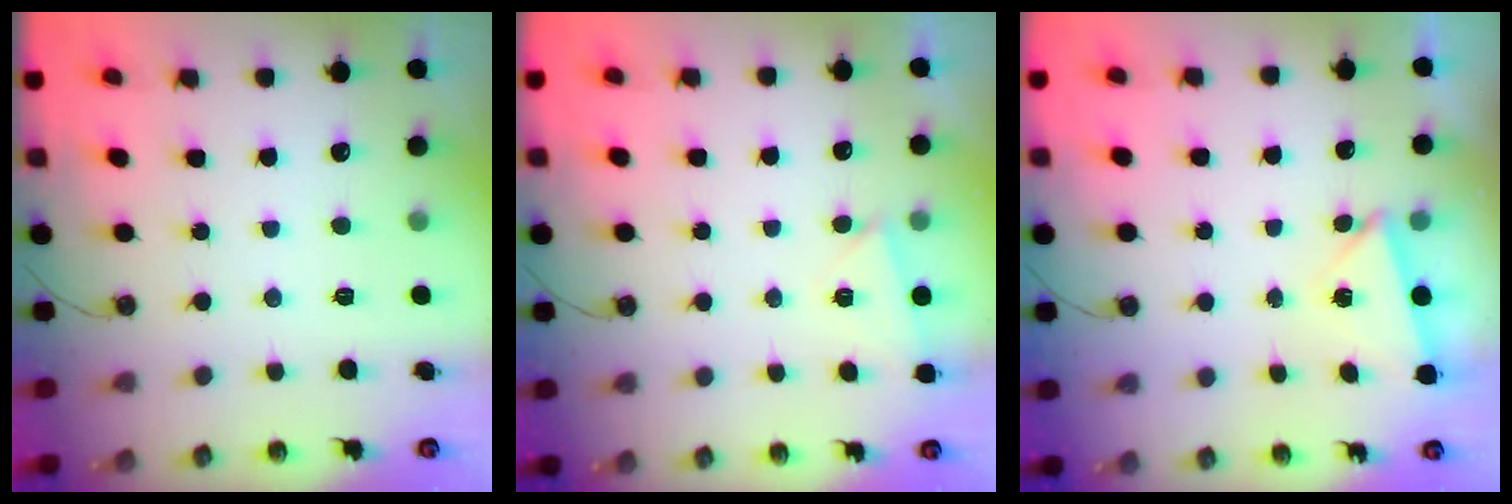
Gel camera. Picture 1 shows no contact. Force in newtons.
{"total": 2.6, "press": 1.5, "slide": 2.1}
{"total": 2.5, "press": 1.9, "slide": 1.6}